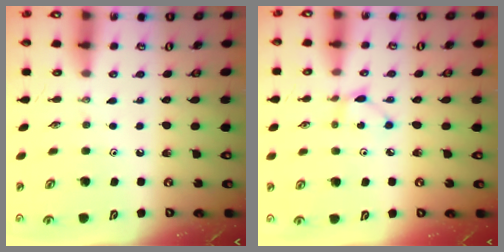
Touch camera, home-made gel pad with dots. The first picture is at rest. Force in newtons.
{"total": 3.6, "press": 3.6, "slide": 0.4}